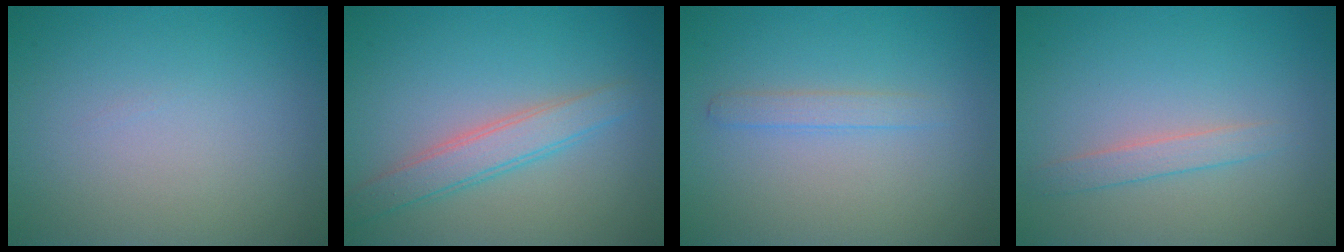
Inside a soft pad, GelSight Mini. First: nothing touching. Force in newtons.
{"total": 3.1, "press": 3.1, "slide": 0.1}
{"total": 1.3, "press": 1.3, "slide": 0.1}
{"total": 1.5, "press": 1.5, "slide": 0.0}